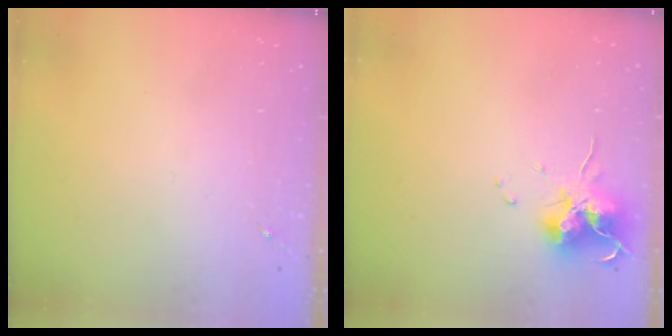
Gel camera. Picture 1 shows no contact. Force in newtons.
{"total": 14.3, "press": 14.2, "slide": 1.4}